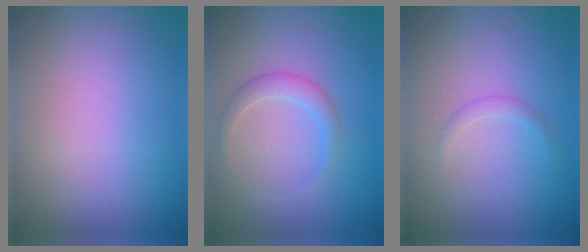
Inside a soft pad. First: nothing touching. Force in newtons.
{"total": 1.9, "press": 1.9, "slide": 0.1}
{"total": 0.8, "press": 0.8, "slide": 0.1}